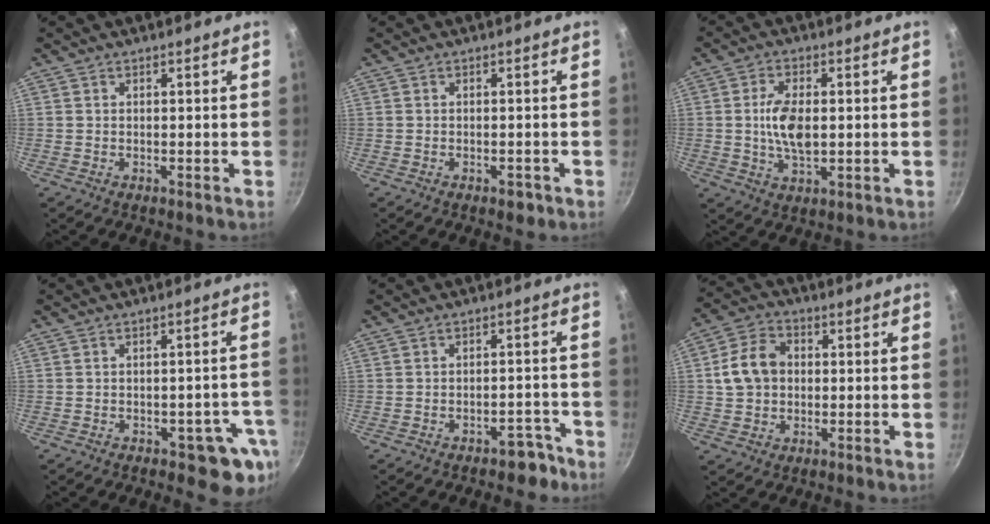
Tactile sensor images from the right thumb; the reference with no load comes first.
{"total": 1.7, "force": [-1.0, 0.8, 1.1], "torque": [-0.012, 0.004, -0.013]}
{"total": 7.9, "force": [0.2, 4.1, 6.7], "torque": [-0.127, -0.002, 0.006]}
{"total": 8.1, "force": [-4.0, 3.4, 6.2], "torque": [-0.049, 0.025, -0.044]}
{"total": 4.7, "force": [-3.4, 2.4, 2.2], "torque": [-0.015, 0.037, -0.042]}
{"total": 9.2, "force": [0.6, 7.2, 5.7], "torque": [-0.092, 0.020, 0.007]}